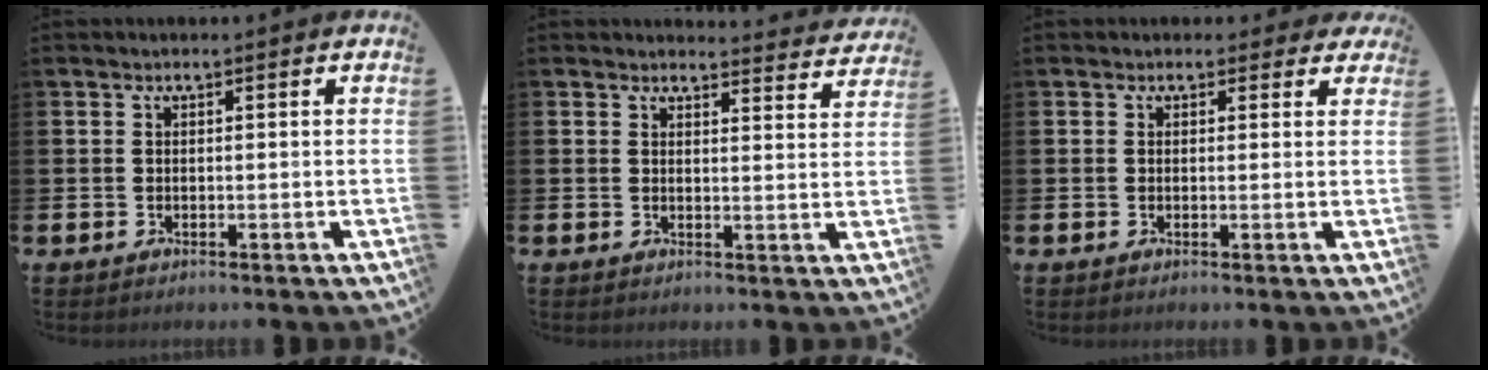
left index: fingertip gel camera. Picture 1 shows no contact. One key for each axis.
{"total": 2.9, "fx": 2.9, "fy": 0.4, "fz": 0.1, "tx": -0.001, "ty": -0.025, "tz": 0.050}
{"total": 1.3, "fx": 0.6, "fy": 1.2, "fz": 0.1, "tx": 0.003, "ty": 0.006, "tz": 0.007}